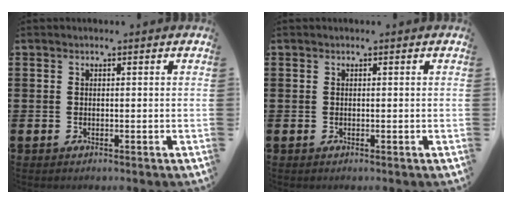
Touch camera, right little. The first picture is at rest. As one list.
[{"total": 0.0}]